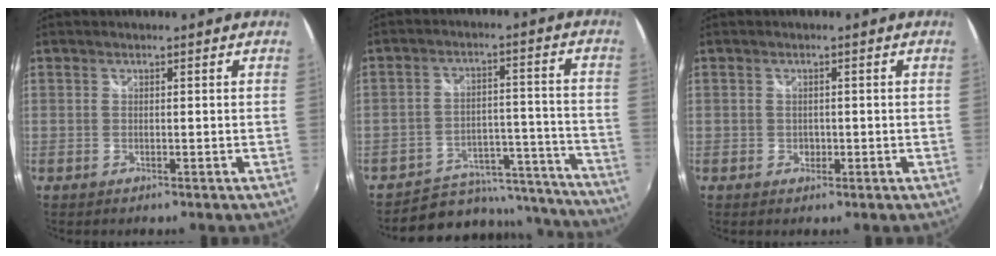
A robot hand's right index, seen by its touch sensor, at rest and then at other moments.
{"total": 17.8, "force": [-15.2, 8.4, 3.6], "torque": [-0.061, 0.063, -0.188]}
{"total": 1.5, "force": [-0.4, 1.4, 0.5], "torque": [-0.007, 0.000, -0.003]}